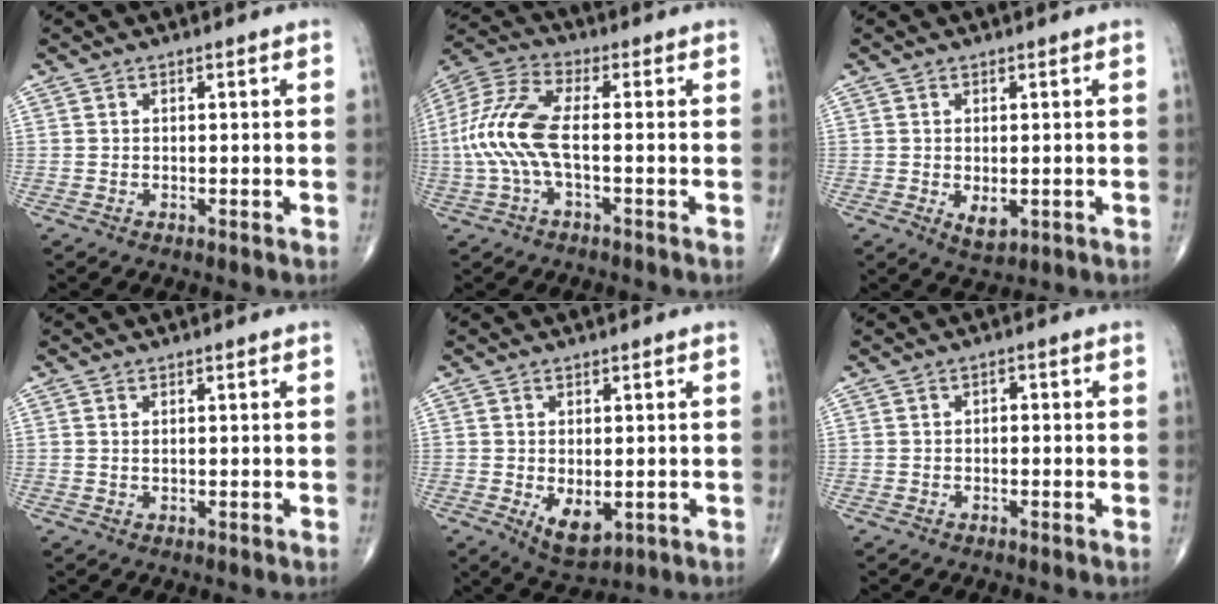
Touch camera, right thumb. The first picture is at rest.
{"total": 12.4, "force": [-1.4, 4.6, 11.4], "torque": [-0.274, 0.027, -0.032]}
{"total": 3.3, "force": [-0.6, 1.8, 2.7], "torque": [-0.036, -0.008, -0.001]}
{"total": 0.5, "force": [0.2, 0.2, 0.4], "torque": [-0.010, 0.001, 0.005]}
{"total": 6.0, "force": [-1.2, 3.3, 4.9], "torque": [-0.069, -0.012, -0.005]}
{"total": 1.1, "force": [-0.2, 0.8, 0.7], "torque": [-0.003, 0.004, -0.008]}